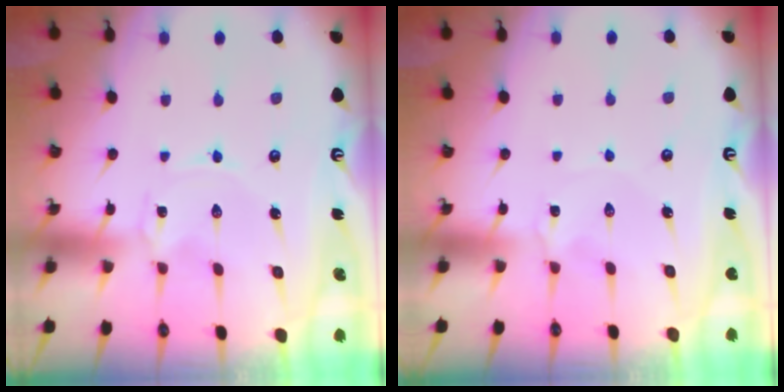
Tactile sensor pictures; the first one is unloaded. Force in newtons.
{"total": 1.2, "press": 1.1, "slide": 0.3}